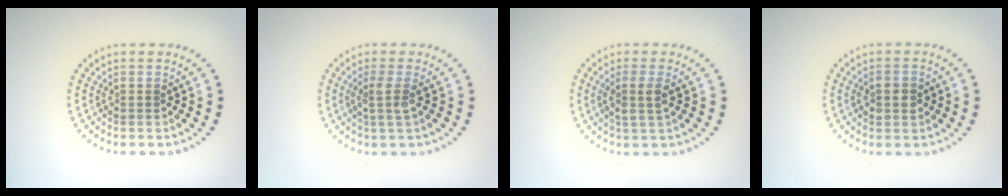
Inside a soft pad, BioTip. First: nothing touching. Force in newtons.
{"total": 1.8, "press": 1.3, "slide": 1.3}
{"total": 2.1, "press": 1.8, "slide": 0.9}
{"total": 2.4, "press": 2.4, "slide": 0.2}